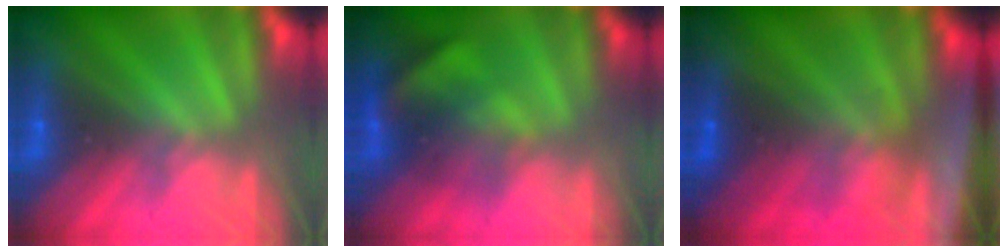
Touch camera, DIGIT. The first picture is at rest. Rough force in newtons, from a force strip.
{"total": 3.4}
{"total": 5.7}